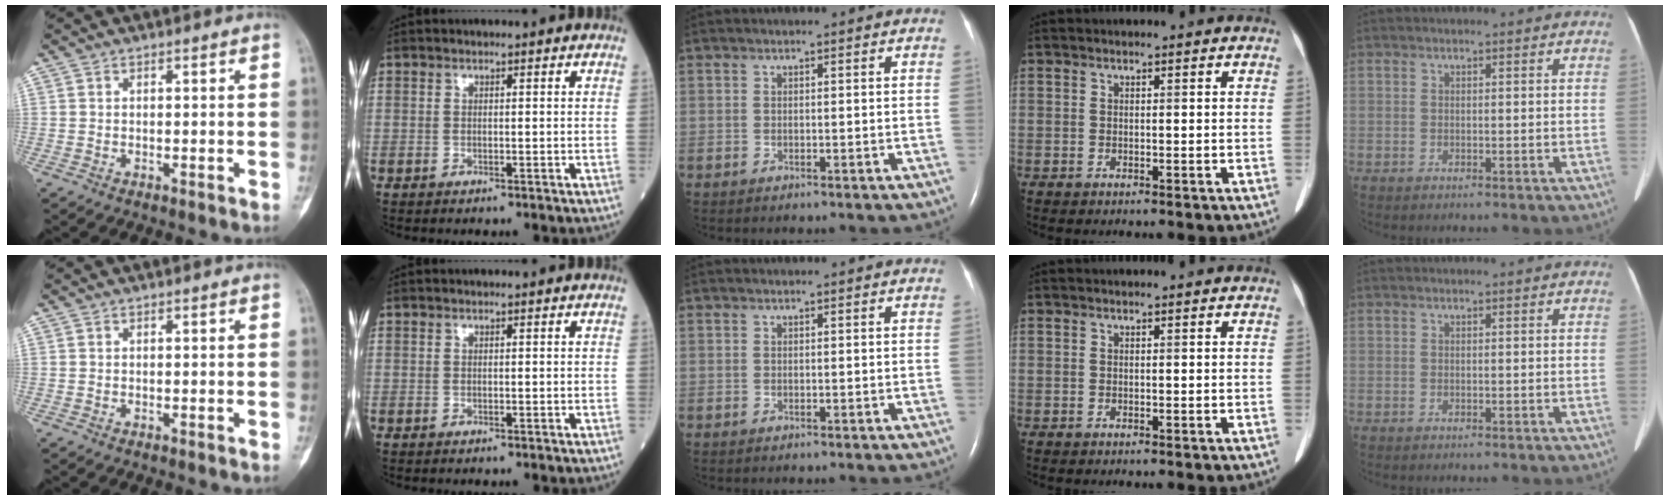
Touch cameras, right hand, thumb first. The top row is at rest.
{}